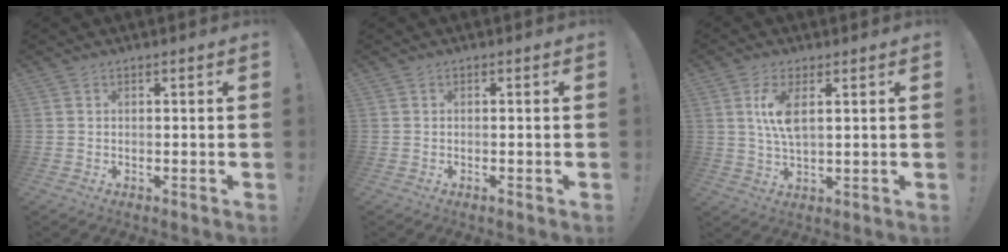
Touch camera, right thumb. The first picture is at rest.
{"total": 1.1, "force": [-0.5, 0.1, 0.9], "torque": [-0.019, 0.001, -0.009]}
{"total": 7.5, "force": [2.3, 2.9, 6.5], "torque": [-0.127, -0.010, 0.034]}